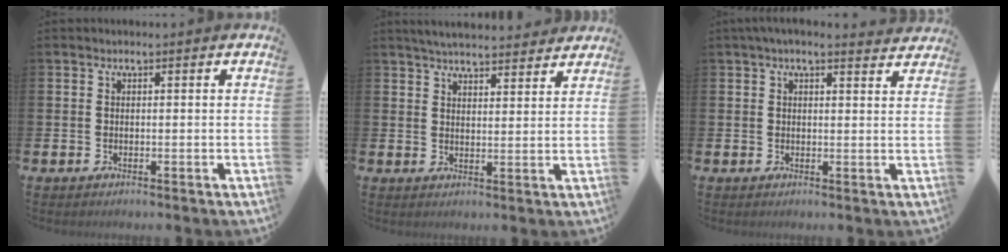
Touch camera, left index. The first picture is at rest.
{"total": 4.6, "force": [4.5, 0.5, 0.6], "torque": [-0.023, -0.021, 0.081]}
{"total": 2.7, "force": [2.5, 0.4, 1.1], "torque": [-0.017, -0.011, 0.042]}